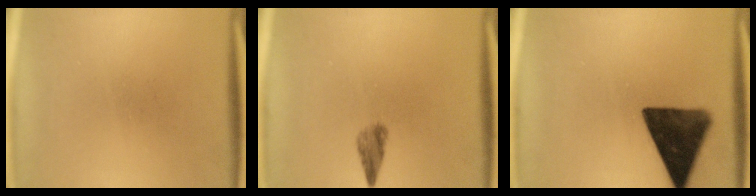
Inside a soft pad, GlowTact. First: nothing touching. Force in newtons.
{"total": 2.2}
{"total": 13.4}